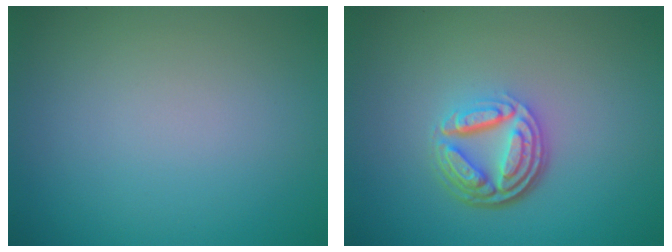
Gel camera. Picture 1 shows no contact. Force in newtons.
{"total": 4.9, "press": 3.6, "slide": 3.2}